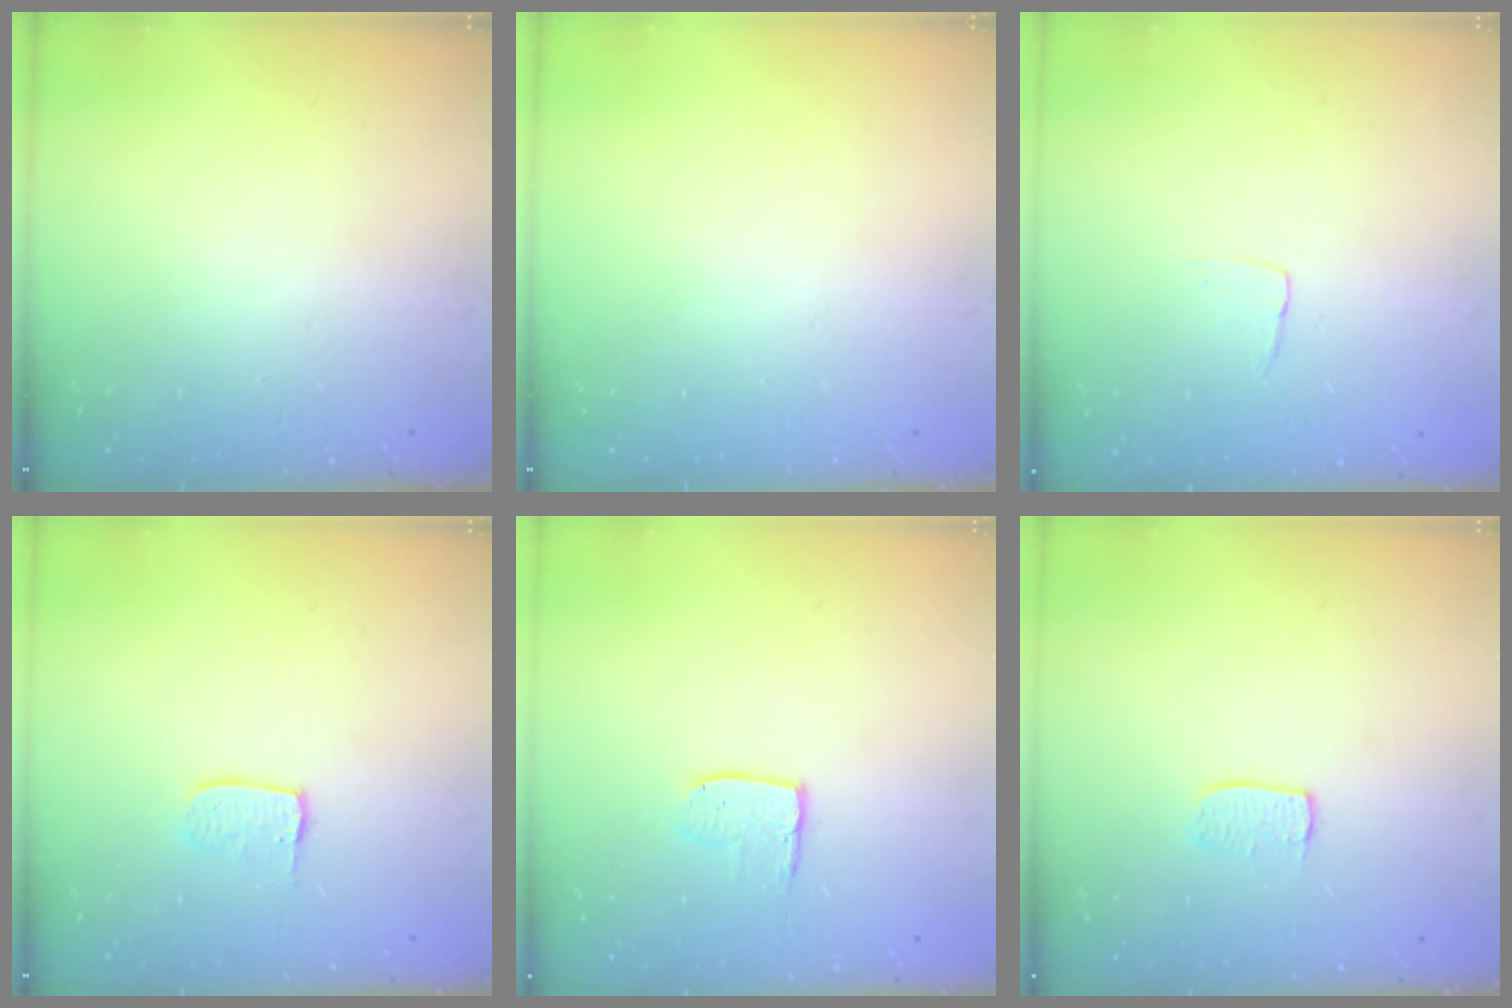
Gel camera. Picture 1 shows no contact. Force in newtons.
{"total": 0.0}
{"total": 3.2, "press": 3.2, "slide": 0.2}
{"total": 6.3, "press": 6.3, "slide": 0.3}
{"total": 8.4, "press": 8.4, "slide": 0.3}
{"total": 5.2, "press": 5.2, "slide": 0.3}